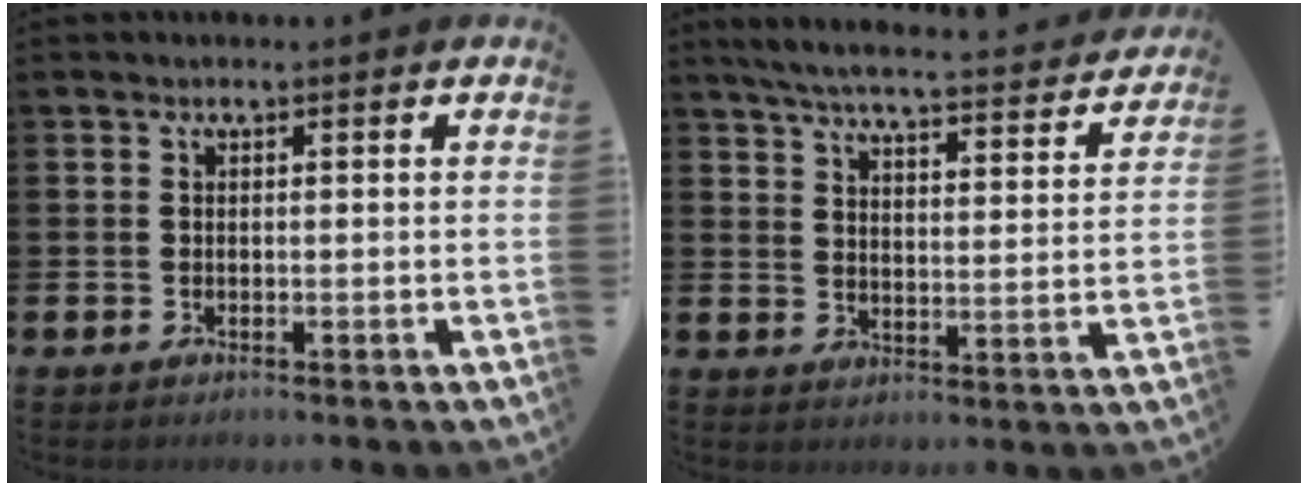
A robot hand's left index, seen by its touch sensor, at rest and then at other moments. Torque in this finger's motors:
{"motor_torque": [0.92, -1.22, 0.34, 0.03]}